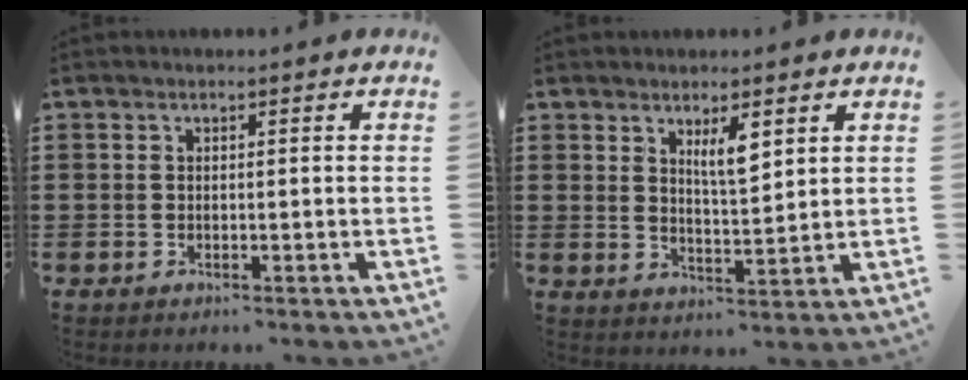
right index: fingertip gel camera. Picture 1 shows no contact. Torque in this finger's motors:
{"motor_torque": [0.18, -0.14, 0.24, 0.05]}